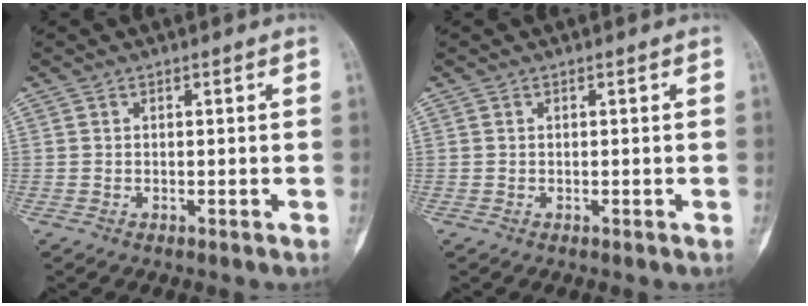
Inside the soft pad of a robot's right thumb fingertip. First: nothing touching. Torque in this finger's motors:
{"motor_torque": [0.09, -0.04, 0.08, -0.02, 0.00]}